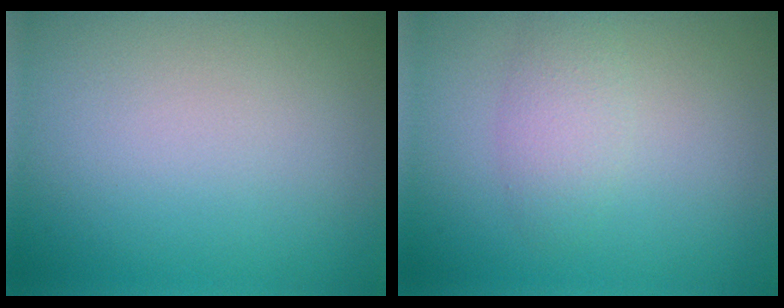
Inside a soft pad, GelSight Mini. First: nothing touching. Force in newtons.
{"total": 2.1, "press": 2.1, "slide": 0.1}